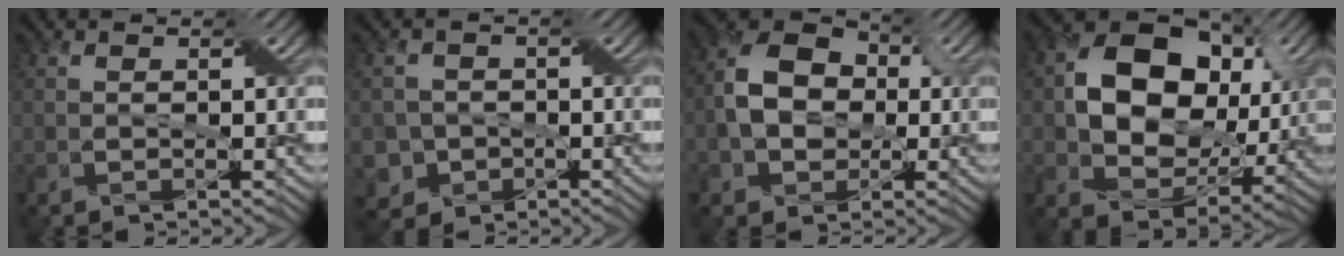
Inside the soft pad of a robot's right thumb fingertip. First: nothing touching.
{"total": 5.0, "force": [-1.8, 4.5, 0.8], "torque": [-0.024, -0.006, -0.049]}
{"total": 8.6, "force": [-0.5, 6.7, 5.4], "torque": [-0.121, 0.005, -0.022]}
{"total": 13.9, "force": [2.6, 10.1, 9.1], "torque": [-0.160, 0.005, 0.042]}